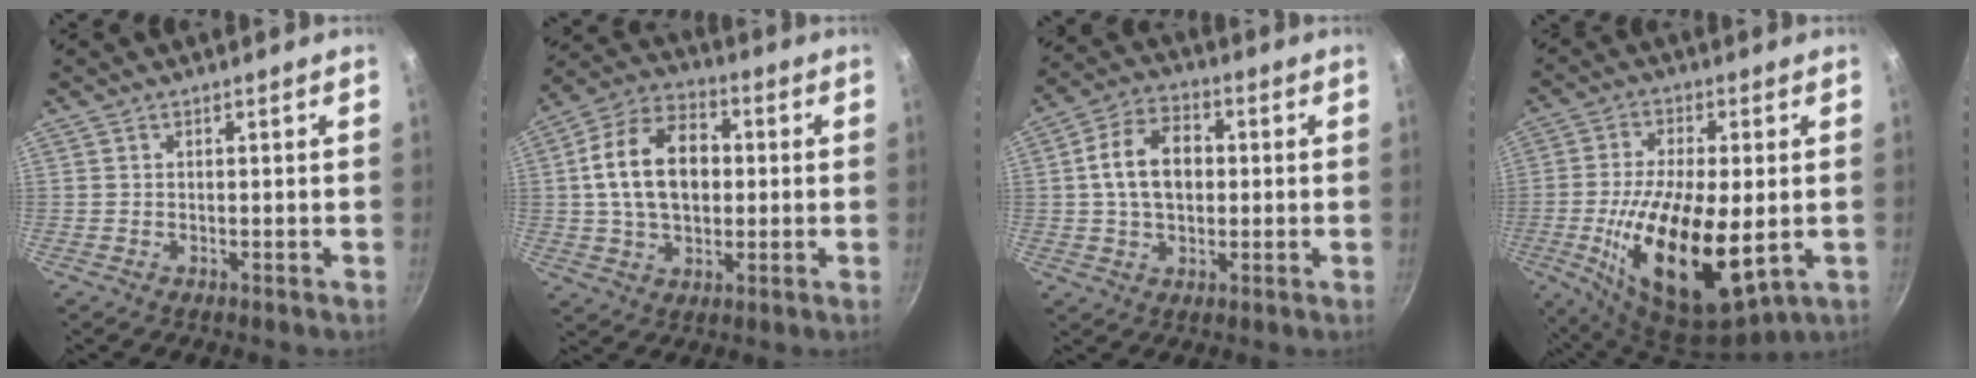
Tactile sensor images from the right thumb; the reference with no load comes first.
{"total": 15.6, "force": [1.3, 10.5, 11.5], "torque": [-0.167, 0.023, 0.010]}
{"total": 11.2, "force": [0.8, 7.7, 8.1], "torque": [-0.117, 0.023, 0.006]}
{"total": 19.4, "force": [-3.0, 8.4, 17.2], "torque": [-0.312, -0.003, -0.045]}